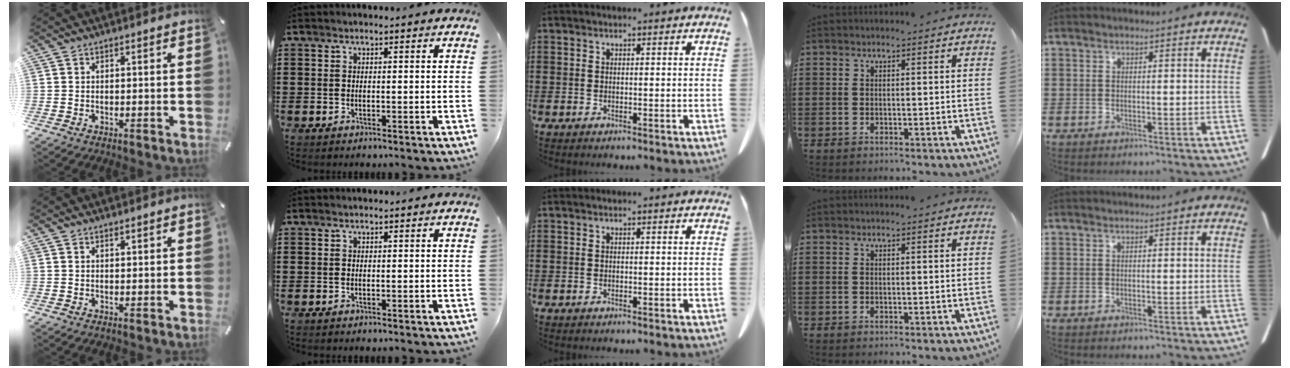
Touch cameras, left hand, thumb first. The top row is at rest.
{"thumb": {"total": 0.9, "force": [0.8, 0.2, 0.3], "torque": [-0.006, 0.000, 0.014]}}